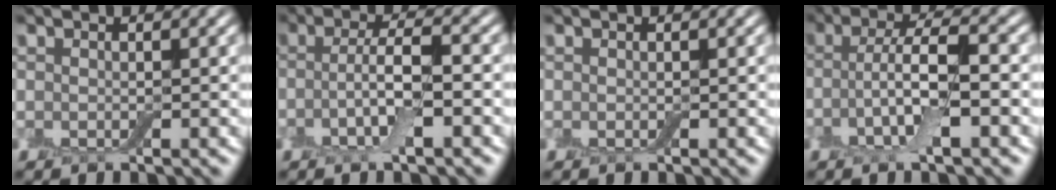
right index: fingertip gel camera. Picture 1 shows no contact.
{"total": 3.9, "force": [-1.0, 0.8, 3.6], "torque": [-0.071, 0.003, -0.022]}
{"total": 0.0}
{"total": 5.1, "force": [-1.1, 1.3, 4.8], "torque": [-0.098, 0.008, -0.024]}